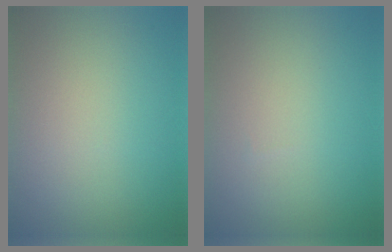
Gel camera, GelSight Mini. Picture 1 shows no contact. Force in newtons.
{"total": 0.0}